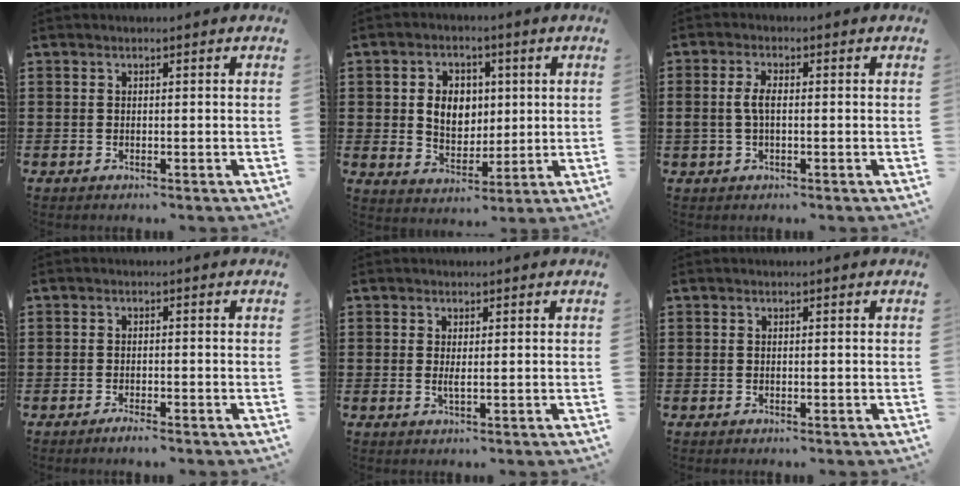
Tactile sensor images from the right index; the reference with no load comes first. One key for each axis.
{"total": 6.3, "fx": 0.8, "fy": 5.0, "fz": 3.7, "tx": -0.073, "ty": 0.009, "tz": 0.010}
{"total": 3.2, "fx": -0.1, "fy": 1.4, "fz": 2.8, "tx": -0.069, "ty": 0.000, "tz": -0.008}
{"total": 1.3, "fx": -1.2, "fy": 0.1, "fz": 0.6, "tx": -0.013, "ty": -0.003, "tz": -0.022}
{"total": 1.4, "fx": 0.2, "fy": 0.2, "fz": 1.3, "tx": -0.025, "ty": -0.002, "tz": 0.003}
{"total": 0.0}